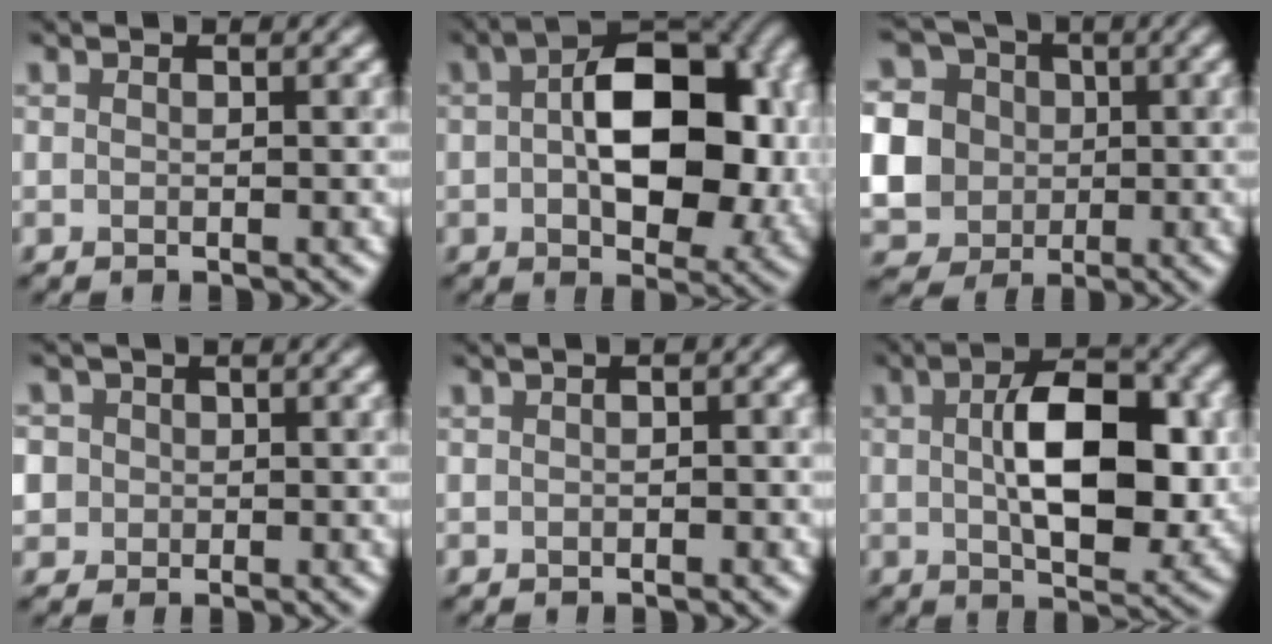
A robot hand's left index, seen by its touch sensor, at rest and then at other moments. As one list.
[{"total": 12.3, "force": [0.6, 7.2, 10.0], "torque": [-0.131, 0.004, 0.006]}, {"total": 12.2, "force": [0.1, 11.3, 4.6], "torque": [-0.146, 0.005, -0.017]}, {"total": 4.7, "force": [0.8, 4.3, 1.6], "torque": [-0.034, 0.034, -0.008]}, {"total": 1.4, "force": [0.0, 0.6, 1.2], "torque": [-0.017, 0.002, -0.002]}, {"total": 9.3, "force": [0.7, 4.6, 8.1], "torque": [-0.127, 0.002, 0.010]}]